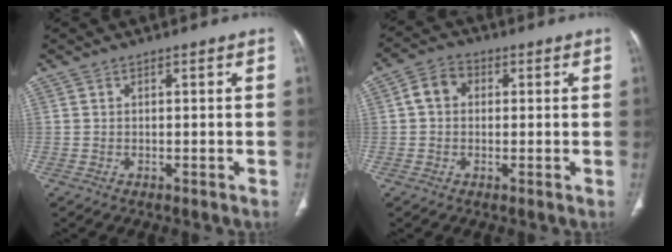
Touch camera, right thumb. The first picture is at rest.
{"total": 4.9, "force": [0.6, 3.9, 2.9], "torque": [-0.042, 0.014, 0.001]}